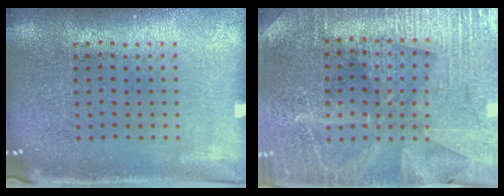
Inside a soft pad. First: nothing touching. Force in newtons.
{"total": 3.3, "press": 3.3, "slide": 0.7}